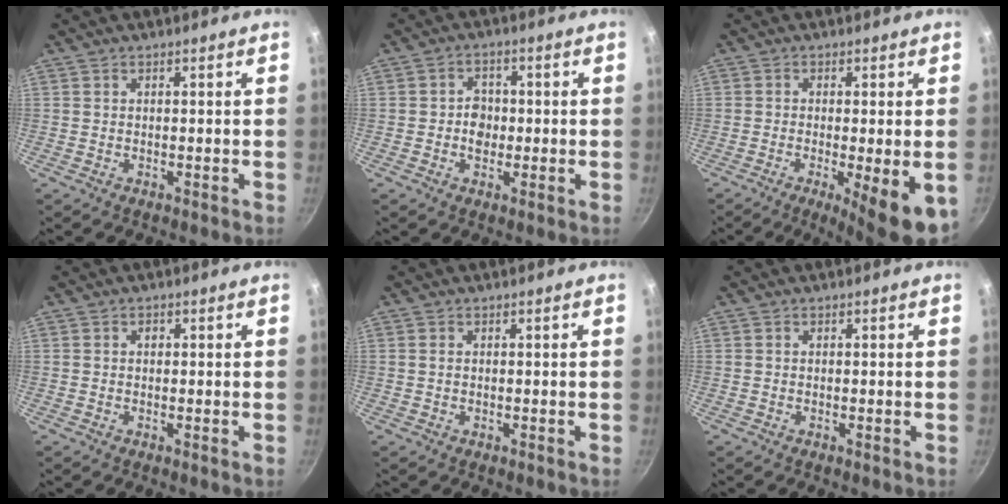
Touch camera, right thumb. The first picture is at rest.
{"total": 4.4, "force": [-0.4, 3.6, 2.4], "torque": [-0.013, 0.008, -0.012]}
{"total": 9.9, "force": [-3.1, 2.1, 9.2], "torque": [-0.129, -0.009, -0.040]}
{"total": 1.0, "force": [0.1, 0.8, 0.6], "torque": [-0.007, 0.002, 0.000]}
{"total": 0.6, "force": [0.1, 0.5, 0.4], "torque": [-0.005, 0.002, 0.002]}
{"total": 0.0}